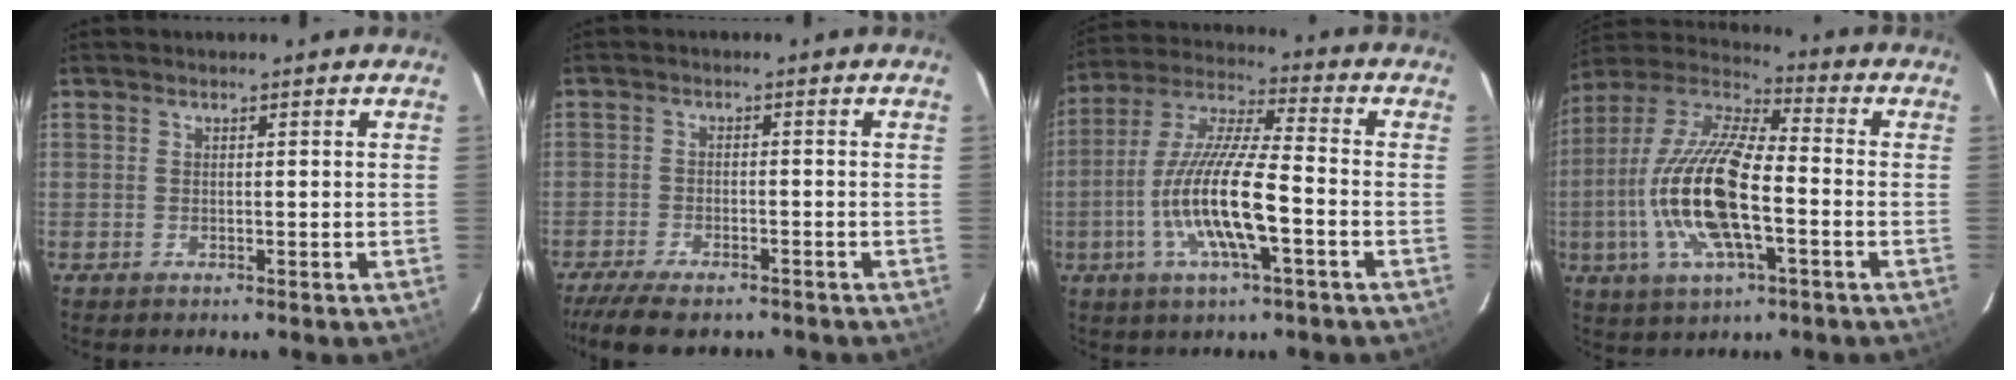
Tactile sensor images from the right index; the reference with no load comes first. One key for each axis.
{"total": 10.1, "fx": -8.2, "fy": 3.0, "fz": 5.1, "tx": -0.121, "ty": -0.027, "tz": -0.139}
{"total": 15.3, "fx": -4.4, "fy": 2.7, "fz": 14.3, "tx": -0.288, "ty": -0.007, "tz": -0.089}
{"total": 19.5, "fx": -4.2, "fy": 6.6, "fz": 17.8, "tx": -0.363, "ty": -0.006, "tz": -0.088}